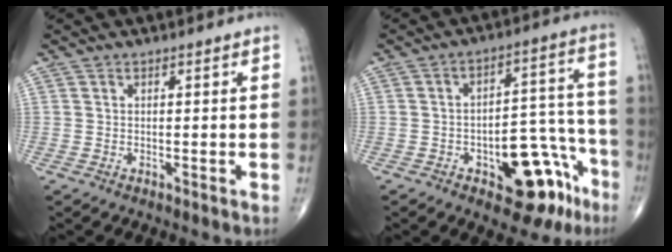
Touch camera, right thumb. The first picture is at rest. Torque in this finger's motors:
{"motor_torque": [1.83, 0.87, 0.77, -0.99, 0.12]}